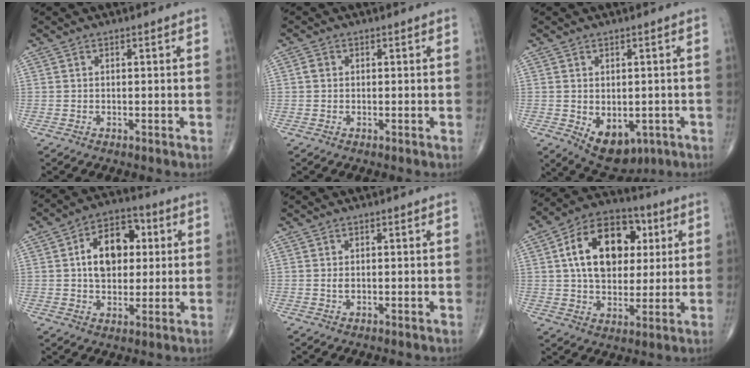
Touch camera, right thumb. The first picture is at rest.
{"total": 1.2, "force": [0.2, 1.0, 0.6], "torque": [-0.007, 0.005, 0.002]}
{"total": 8.8, "force": [-2.8, 5.7, 6.2], "torque": [-0.062, -0.002, -0.023]}
{"total": 12.9, "force": [2.3, 8.7, 9.2], "torque": [-0.110, 0.013, 0.032]}
{"total": 0.9, "force": [0.1, 0.4, 0.7], "torque": [-0.006, -0.002, 0.004]}
{"total": 18.6, "force": [4.5, 12.6, 13.0], "torque": [-0.182, 0.008, 0.071]}